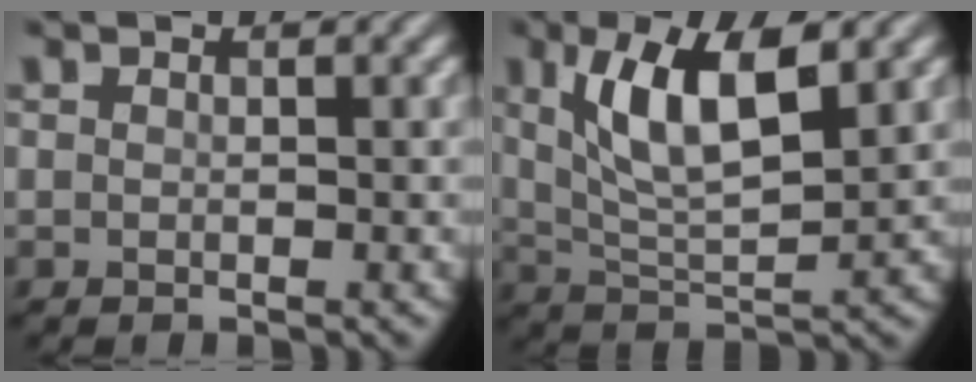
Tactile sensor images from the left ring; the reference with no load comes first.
{"total": 7.5, "force": [2.7, 2.6, 6.5], "torque": [-0.121, -0.001, 0.049]}